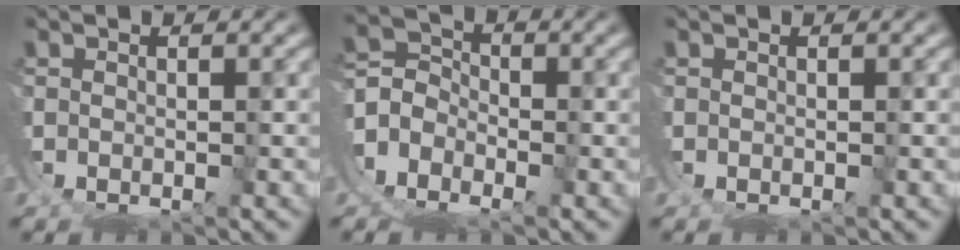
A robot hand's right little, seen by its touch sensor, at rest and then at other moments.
{"total": 10.6, "force": [-3.2, 9.4, 3.7], "torque": [-0.103, -0.030, -0.073]}
{"total": 0.0}